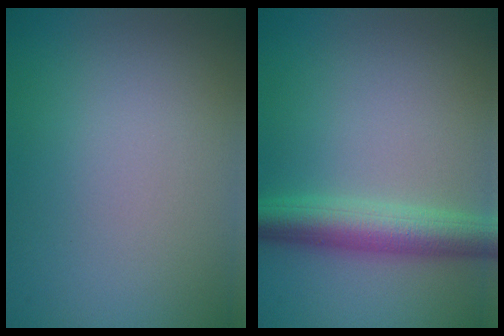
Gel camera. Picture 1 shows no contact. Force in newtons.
{"total": 4.6, "press": 4.6, "slide": 0.1}